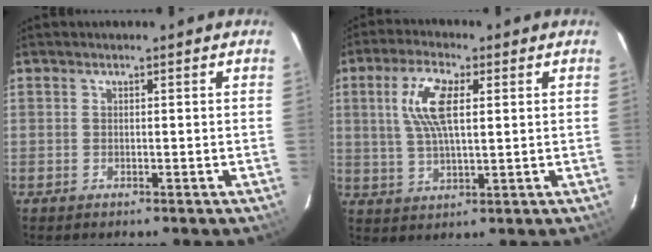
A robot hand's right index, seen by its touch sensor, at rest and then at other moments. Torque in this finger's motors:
{"motor_torque": [0.97, 0.09, 0.60, 0.16]}